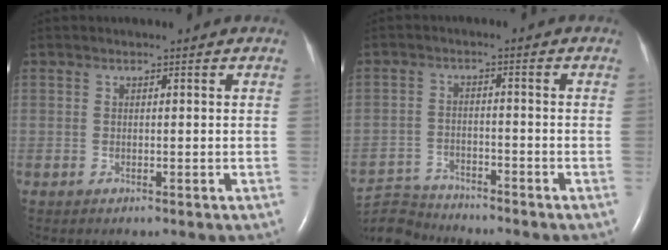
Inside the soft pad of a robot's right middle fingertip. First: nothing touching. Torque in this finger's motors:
{"motor_torque": [-0.10, 0.00, -0.09, -0.03]}